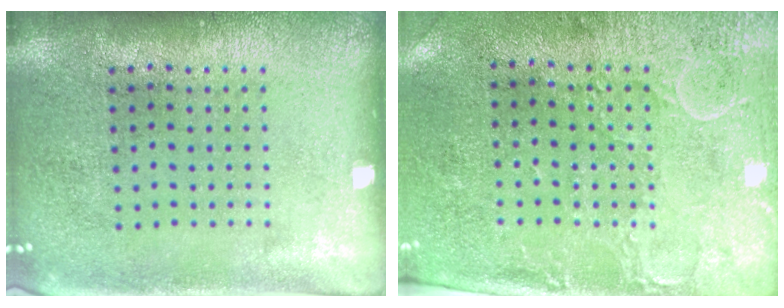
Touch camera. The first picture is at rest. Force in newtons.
{"total": 2.9, "press": 2.4, "slide": 1.7}